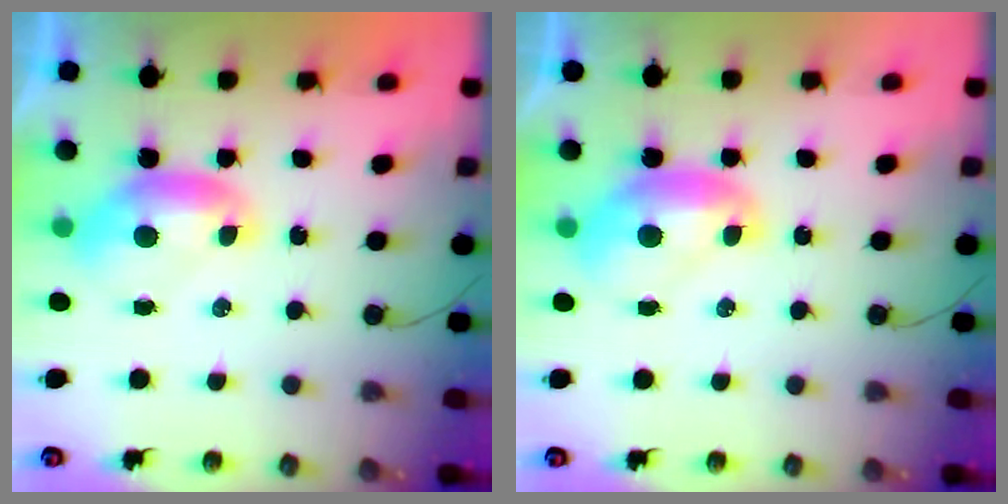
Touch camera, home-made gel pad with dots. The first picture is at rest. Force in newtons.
{"total": 1.6, "press": 1.5, "slide": 0.2}